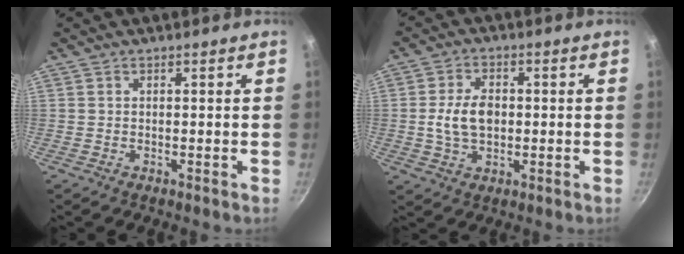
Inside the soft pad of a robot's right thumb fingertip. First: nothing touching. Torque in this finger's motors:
{"motor_torque": [0.42, 1.80, 1.08, -0.37, 0.06]}